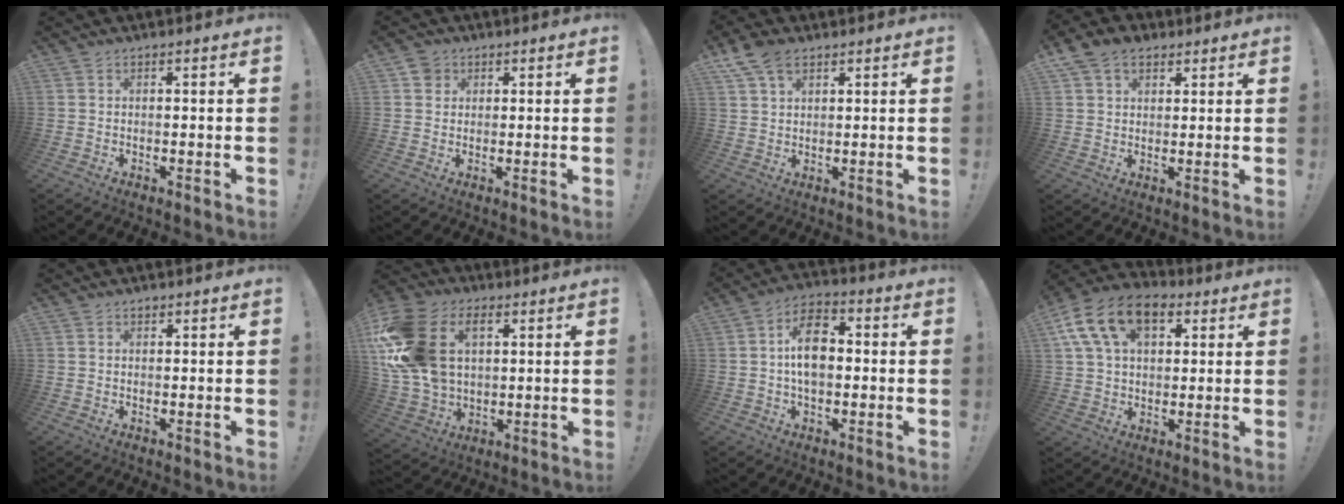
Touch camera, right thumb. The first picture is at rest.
{"total": 3.4, "force": [1.6, 2.9, 0.8], "torque": [-0.011, -0.001, 0.030]}
{"total": 7.7, "force": [4.6, 4.4, 4.3], "torque": [-0.079, -0.011, 0.092]}
{"total": 7.9, "force": [4.1, 5.7, 3.7], "torque": [-0.066, -0.003, 0.082]}
{"total": 0.6, "force": [0.5, 0.4, 0.1], "torque": [0.000, -0.001, 0.009]}
{"total": 21.5, "force": [6.2, 14.8, 14.4], "torque": [-0.281, -0.021, 0.115]}
{"total": 11.3, "force": [0.2, 7.2, 8.8], "torque": [-0.144, 0.007, 0.002]}
{"total": 16.9, "force": [7.0, 10.8, 11.1], "torque": [-0.190, -0.017, 0.129]}